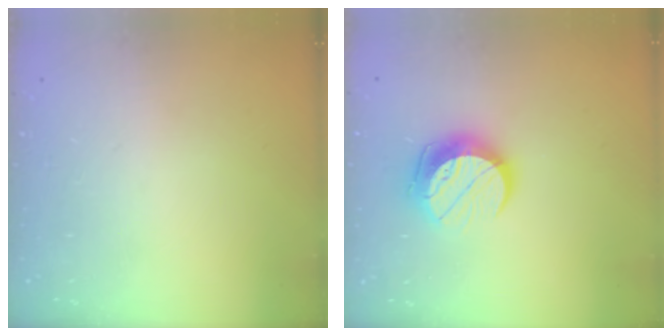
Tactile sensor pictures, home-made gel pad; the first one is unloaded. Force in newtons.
{"total": 11.1, "press": 11.1, "slide": 0.7}